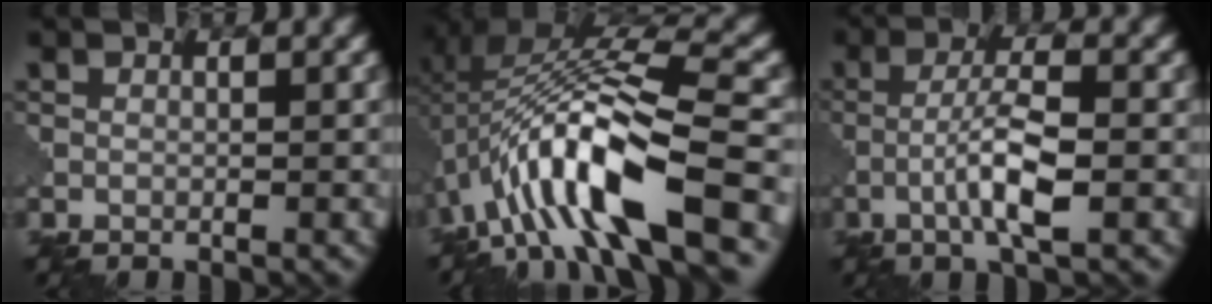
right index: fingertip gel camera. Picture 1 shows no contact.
{"total": 13.0, "force": [-3.7, 4.2, 11.8], "torque": [-0.210, 0.015, -0.064]}
{"total": 4.7, "force": [-1.4, 0.7, 4.4], "torque": [-0.082, 0.009, -0.031]}